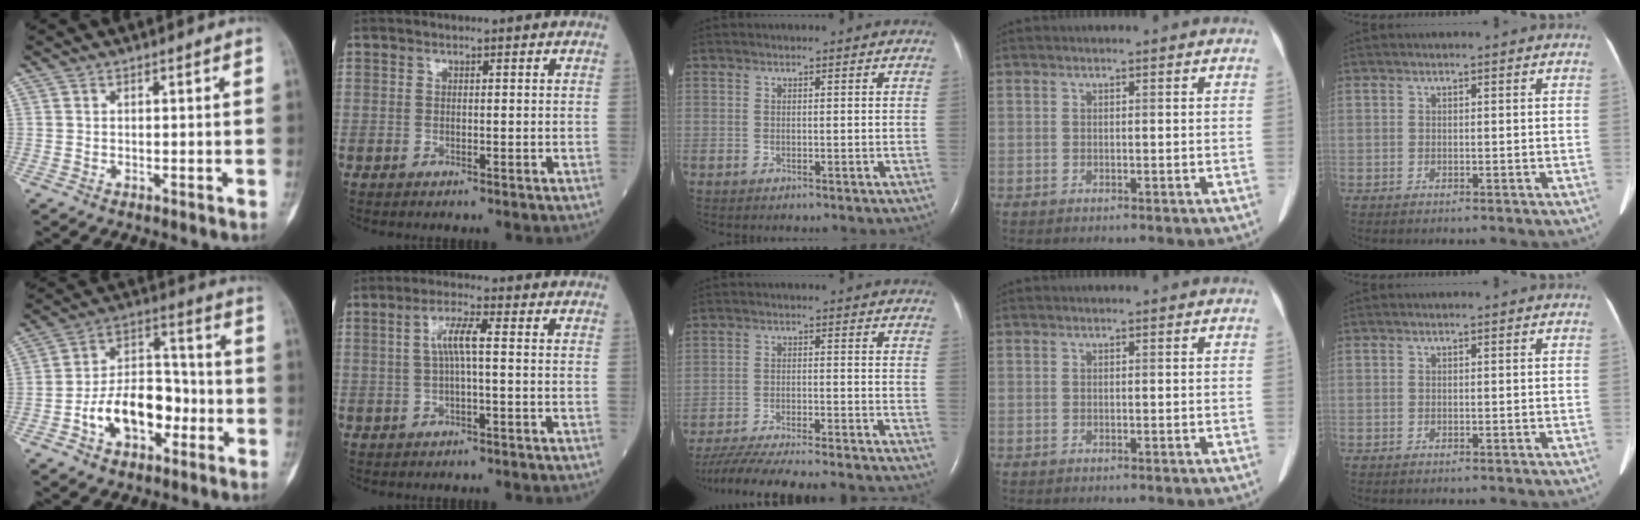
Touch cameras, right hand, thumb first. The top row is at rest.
{"thumb": {"total": 14.1, "force": [-4.7, 9.0, 9.8], "torque": [-0.134, 0.052, -0.081]}, "index": {"total": 4.4, "force": [0.4, 0.3, 4.4], "torque": [-0.088, 0.011, 0.009]}, "middle": {"total": 23.8, "force": [-21.6, 1.3, 9.7], "torque": [-0.156, -0.045, -0.305]}}